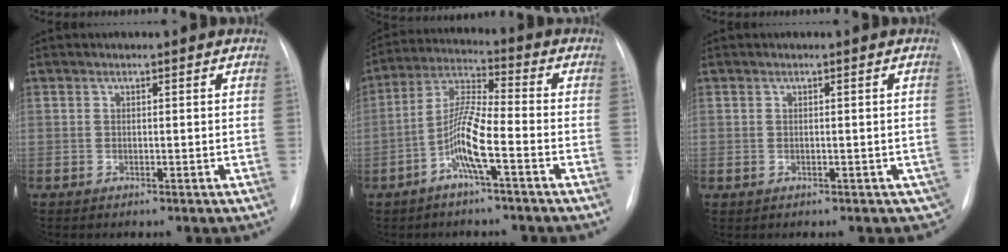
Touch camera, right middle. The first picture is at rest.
{"total": 8.2, "force": [-3.3, 0.6, 7.5], "torque": [-0.159, 0.010, -0.069]}
{"total": 2.4, "force": [-0.6, 1.8, 1.4], "torque": [-0.007, 0.006, 0.003]}